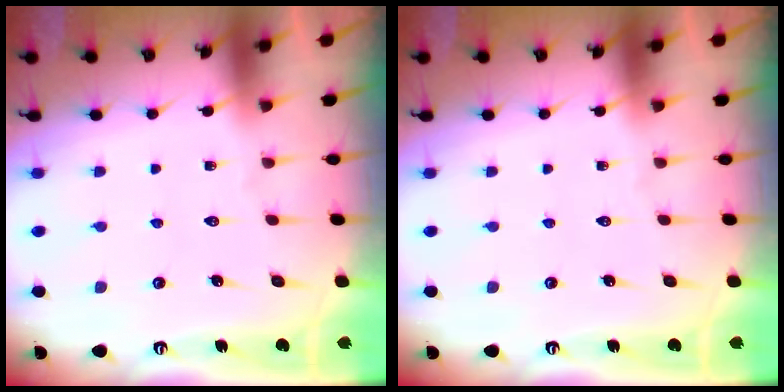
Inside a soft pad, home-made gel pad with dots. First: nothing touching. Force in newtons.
{"total": 0.0}